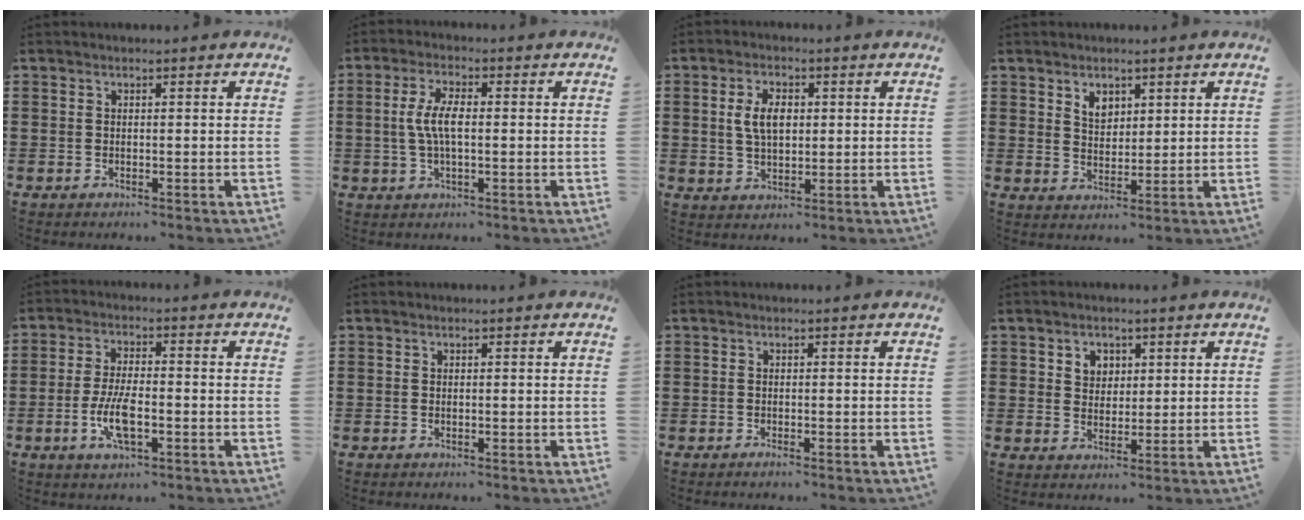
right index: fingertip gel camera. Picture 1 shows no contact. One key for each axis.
{"total": 5.5, "fx": -0.1, "fy": 1.9, "fz": 5.1, "tx": -0.116, "ty": -0.003, "tz": -0.012}
{"total": 5.1, "fx": 0.8, "fy": 2.8, "fz": 4.2, "tx": -0.088, "ty": 0.005, "tz": 0.007}
{"total": 3.4, "fx": 2.1, "fy": 2.3, "fz": 1.4, "tx": -0.036, "ty": 0.008, "tz": 0.039}
{"total": 6.5, "fx": -1.9, "fy": 2.3, "fz": 5.8, "tx": -0.130, "ty": -0.006, "tz": -0.041}
{"total": 0.0}
{"total": 0.6, "fx": -0.5, "fy": 0.0, "fz": 0.4, "tx": -0.008, "ty": -0.004, "tz": -0.008}
{"total": 3.3, "fx": 1.7, "fy": 2.8, "fz": 0.7, "tx": -0.027, "ty": 0.013, "tz": 0.029}